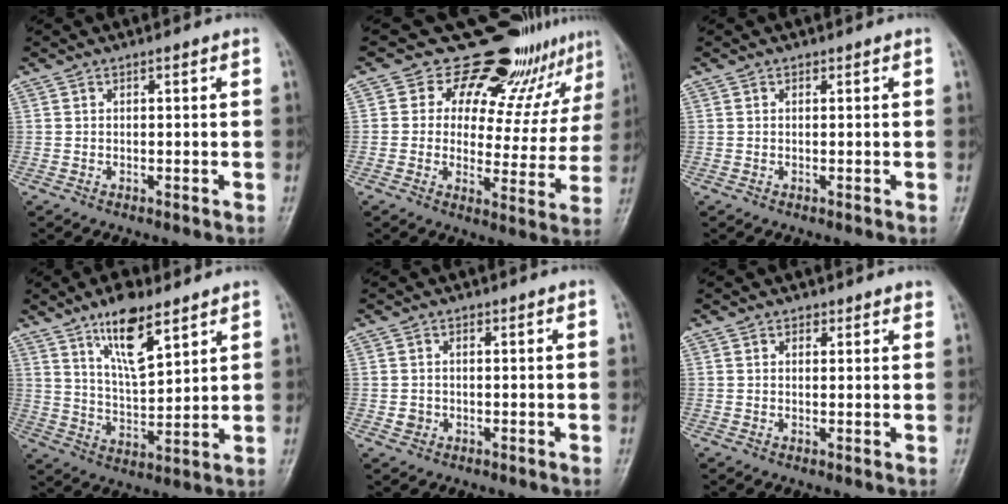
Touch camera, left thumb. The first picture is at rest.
{"total": 18.1, "force": [14.6, 7.9, 7.4], "torque": [-0.035, -0.097, 0.177]}
{"total": 0.0}
{"total": 11.2, "force": [7.0, 3.9, 7.8], "torque": [-0.123, -0.044, 0.130]}
{"total": 1.8, "force": [-0.2, 1.7, 0.5], "torque": [0.000, 0.004, 0.000]}
{"total": 1.7, "force": [1.3, 1.1, 0.3], "torque": [0.012, -0.007, 0.013]}